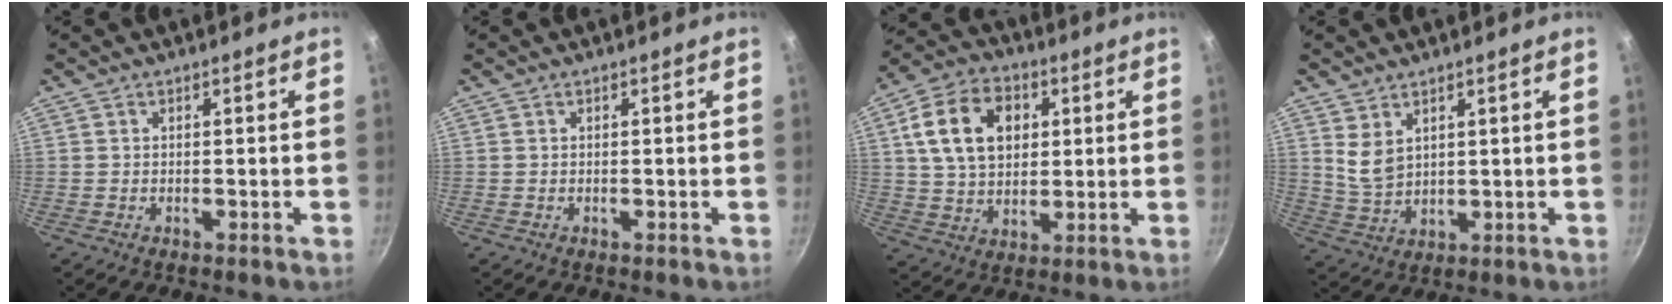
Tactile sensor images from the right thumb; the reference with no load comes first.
{"total": 0.0}
{"total": 14.9, "force": [3.8, 10.6, 9.9], "torque": [-0.153, 0.003, 0.060]}
{"total": 5.1, "force": [2.8, 3.1, 3.0], "torque": [-0.050, -0.027, 0.063]}